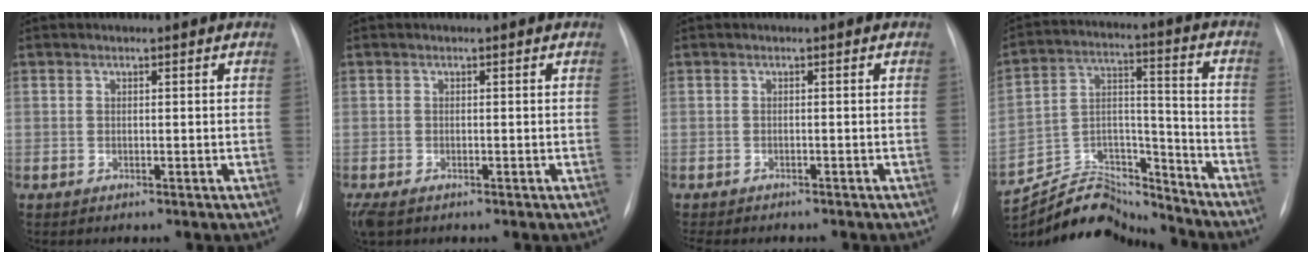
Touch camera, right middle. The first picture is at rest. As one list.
[{"total": 3.4, "force": [-2.2, 1.7, 2.1], "torque": [-0.048, -0.012, -0.036]}, {"total": 6.3, "force": [-5.5, 1.7, 2.6], "torque": [-0.032, -0.004, -0.072]}, {"total": 17.8, "force": [-17.1, 3.9, 3.0], "torque": [-0.066, 0.043, -0.283]}]